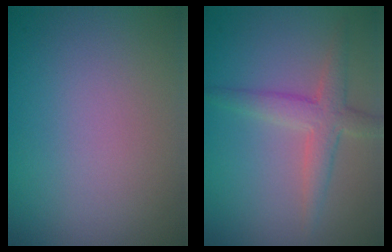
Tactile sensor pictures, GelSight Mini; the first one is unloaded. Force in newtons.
{"total": 3.2, "press": 3.2, "slide": 0.3}